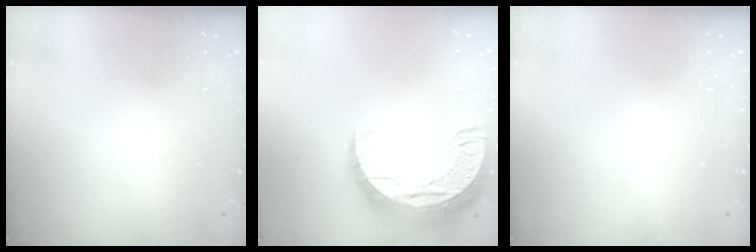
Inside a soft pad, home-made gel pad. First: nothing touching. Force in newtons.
{"total": 16.4, "press": 16.4, "slide": 1.0}
{"total": 0.0}